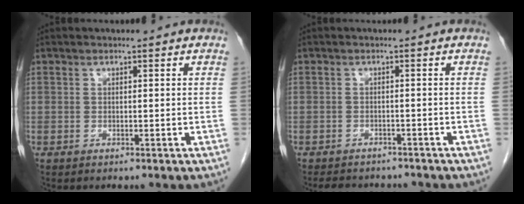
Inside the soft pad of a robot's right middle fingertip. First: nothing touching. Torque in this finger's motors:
{"motor_torque": [0.02, -0.02, 0.00, 0.00]}